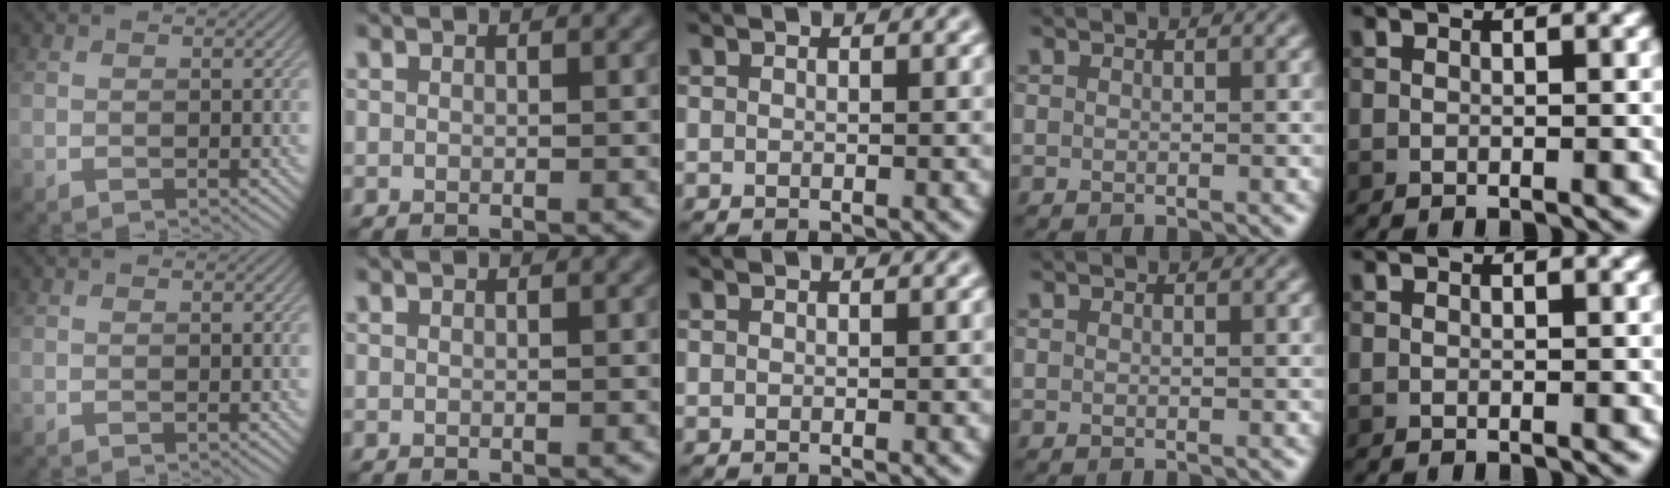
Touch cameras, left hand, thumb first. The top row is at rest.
{}